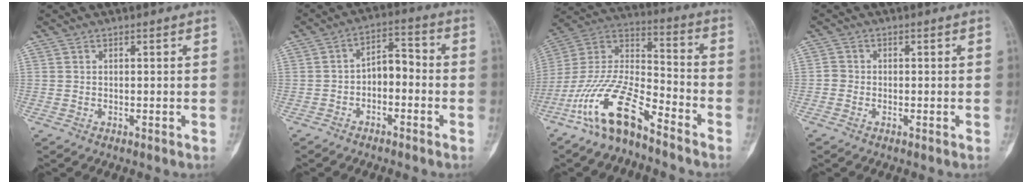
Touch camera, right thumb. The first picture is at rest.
{"total": 6.1, "force": [-1.8, 3.8, 4.5], "torque": [-0.056, 0.043, -0.042]}
{"total": 16.5, "force": [-11.2, 5.2, 10.9], "torque": [-0.209, 0.080, -0.217]}
{"total": 1.5, "force": [-0.6, 1.3, 0.4], "torque": [0.001, 0.006, -0.017]}